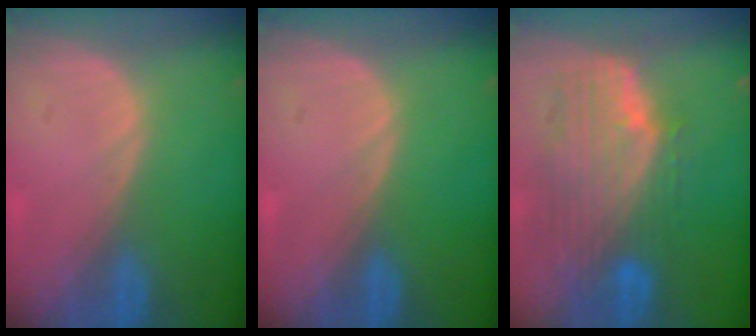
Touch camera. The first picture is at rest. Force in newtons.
{"total": 0.0}
{"total": 10.6, "press": 9.2, "slide": 5.4}